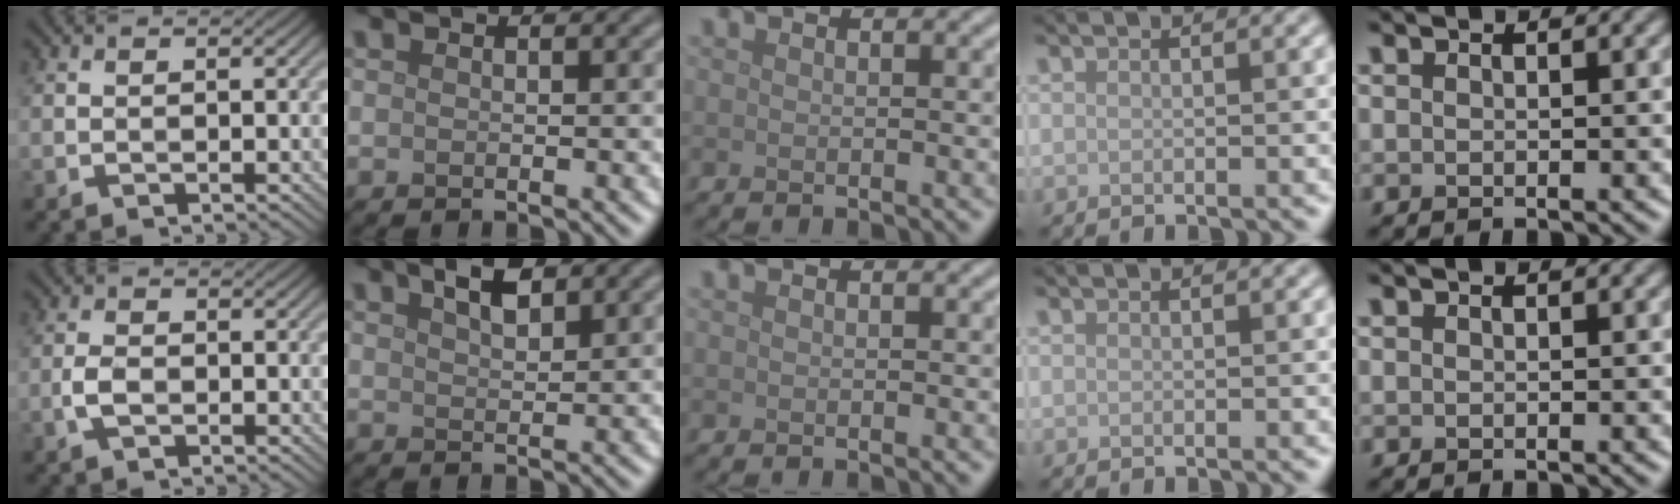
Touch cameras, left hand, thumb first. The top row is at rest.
{"thumb": {"total": 2.6, "force": [-0.8, 1.6, 1.9], "torque": [-0.042, 0.002, -0.018]}, "index": {"total": 2.5, "force": [1.6, 0.9, 1.6], "torque": [-0.030, 0.005, 0.031]}}